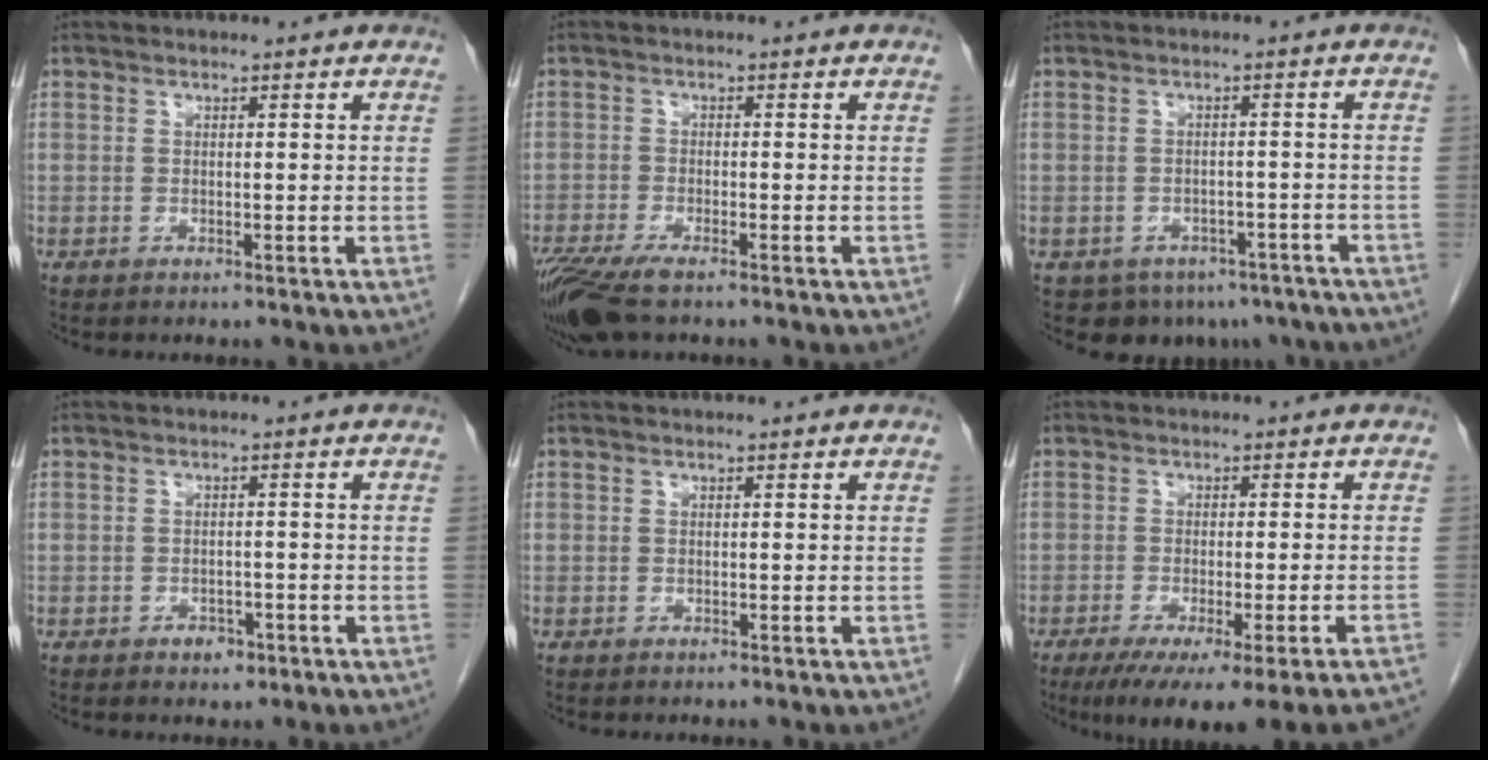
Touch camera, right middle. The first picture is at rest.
{"total": 8.1, "force": [-5.8, 1.8, 5.3], "torque": [-0.098, -0.019, -0.104]}
{"total": 9.2, "force": [-6.5, 6.0, 2.4], "torque": [-0.029, 0.004, -0.071]}
{"total": 2.0, "force": [-1.2, 1.3, 0.9], "torque": [-0.009, 0.005, -0.011]}
{"total": 0.0}
{"total": 16.9, "force": [-14.2, -0.6, 9.0], "torque": [-0.069, -0.043, -0.188]}